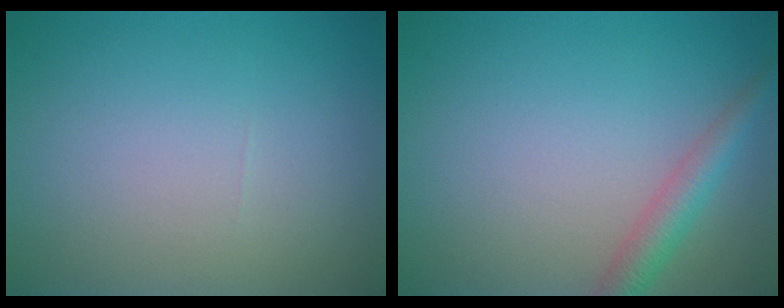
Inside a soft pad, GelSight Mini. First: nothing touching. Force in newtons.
{"total": 2.7, "press": 2.7, "slide": 0.1}